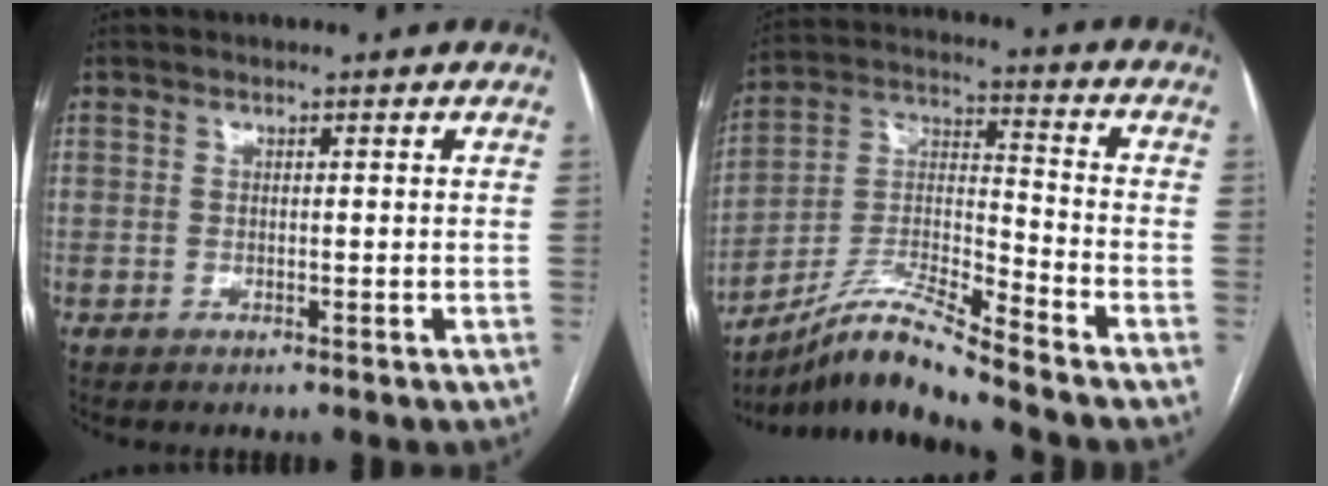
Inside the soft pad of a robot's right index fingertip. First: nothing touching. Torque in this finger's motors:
{"motor_torque": [0.03, -0.23, -0.01, 0.06]}